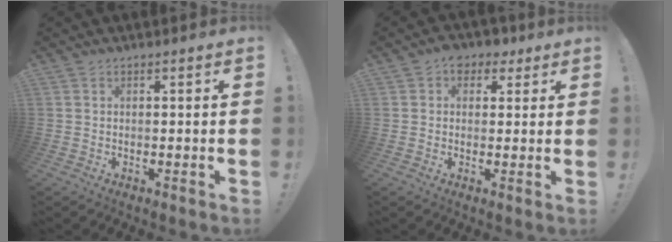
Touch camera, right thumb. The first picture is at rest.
{"total": 5.3, "force": [2.2, 4.3, 2.2], "torque": [-0.014, -0.006, 0.036]}